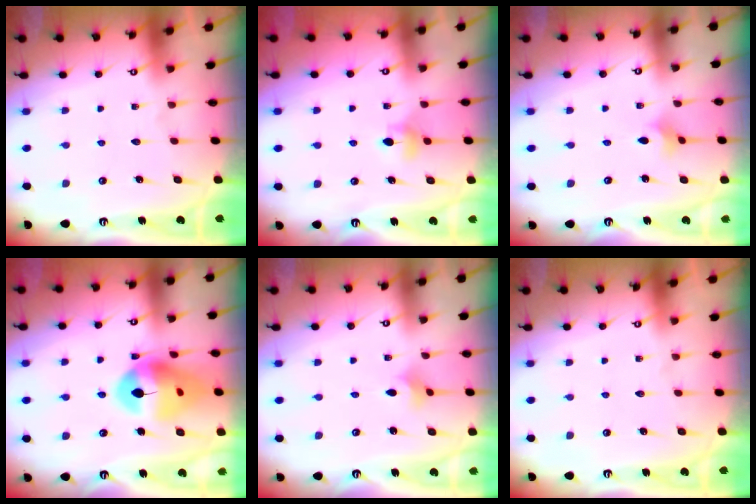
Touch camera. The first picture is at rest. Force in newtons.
{"total": 5.2, "press": 5.2, "slide": 0.5}
{"total": 2.6, "press": 2.5, "slide": 0.5}
{"total": 16.2, "press": 16.1, "slide": 1.8}
{"total": 2.4, "press": 2.3, "slide": 0.4}
{"total": 0.0}